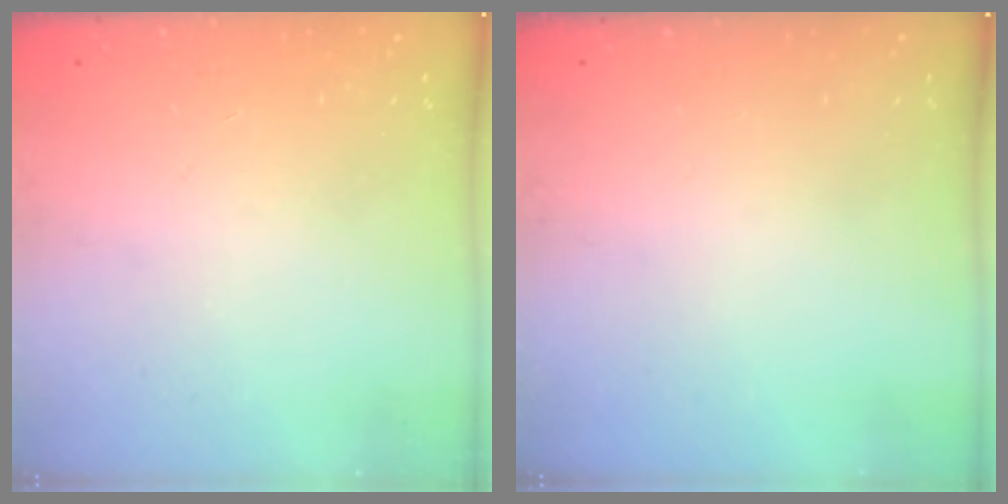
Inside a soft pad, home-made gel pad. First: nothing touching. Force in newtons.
{"total": 0.0}